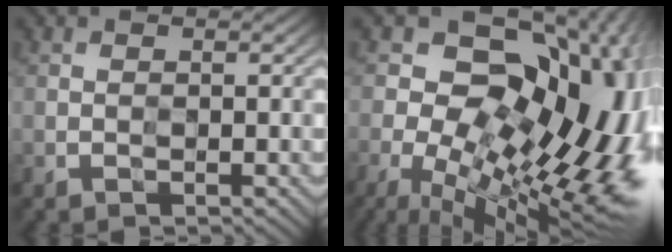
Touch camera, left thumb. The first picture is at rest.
{"total": 19.6, "force": [-1.8, 12.0, 15.4], "torque": [-0.223, 0.008, -0.021]}